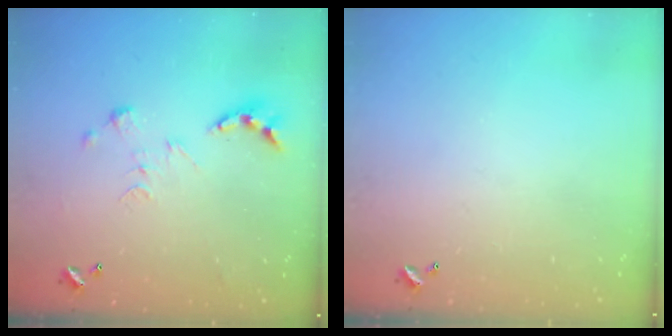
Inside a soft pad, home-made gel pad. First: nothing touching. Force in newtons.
{"total": 0.0}